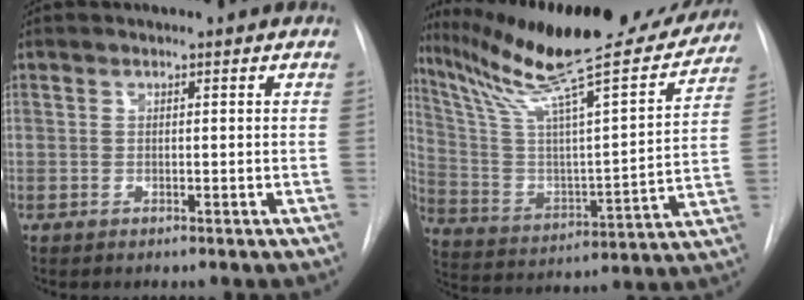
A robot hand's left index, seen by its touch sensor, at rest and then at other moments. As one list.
[{"total": 27.6, "force": [24.0, 2.4, 13.6], "torque": [-0.241, -0.040, 0.361]}]